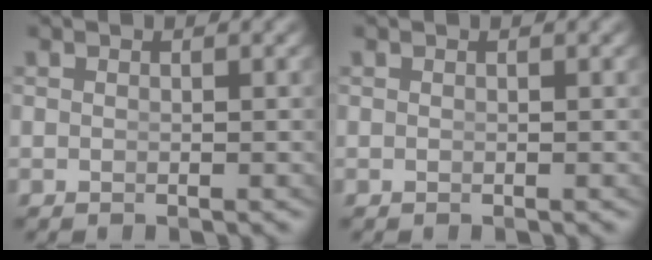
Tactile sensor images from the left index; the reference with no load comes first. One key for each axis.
{"total": 0.0}